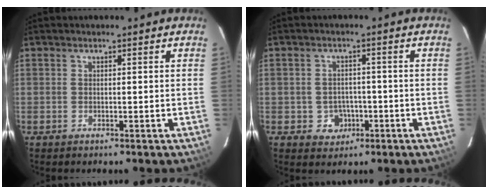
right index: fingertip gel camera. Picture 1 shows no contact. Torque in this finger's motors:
{"motor_torque": [0.18, -0.08, 0.01, 0.01]}